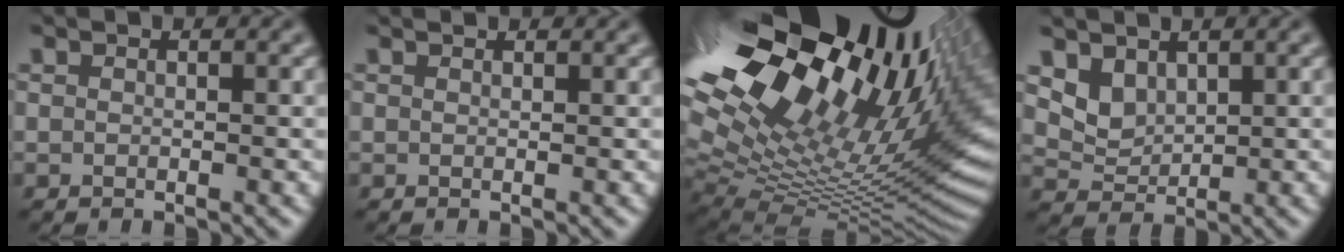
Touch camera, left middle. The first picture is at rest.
{"total": 0.8, "force": [0.8, 0.1, 0.2], "torque": [-0.007, -0.004, 0.005]}
{"total": 21.2, "force": [9.3, 9.2, 16.7], "torque": [-0.254, 0.035, 0.175]}
{"total": 2.8, "force": [1.9, 1.8, 1.0], "torque": [-0.030, -0.017, 0.048]}